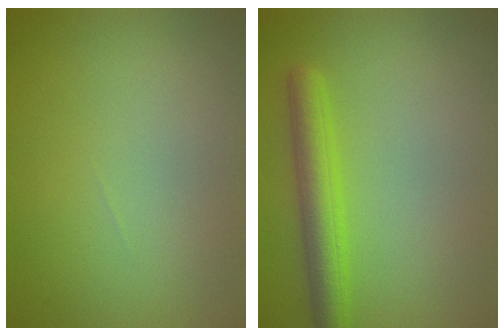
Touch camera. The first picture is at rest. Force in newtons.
{"total": 3.8, "press": 3.8, "slide": 0.2}